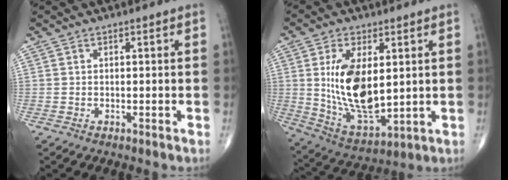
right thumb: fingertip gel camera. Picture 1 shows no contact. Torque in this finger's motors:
{"motor_torque": [1.92, 3.09, 1.81, 0.15, 0.54]}